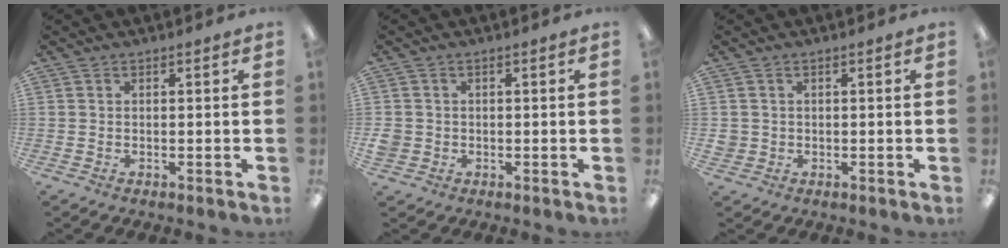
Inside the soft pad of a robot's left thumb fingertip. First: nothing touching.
{"total": 2.5, "force": [-0.2, 2.3, 1.0], "torque": [-0.018, 0.004, -0.005]}
{"total": 1.9, "force": [0.3, 1.8, 0.7], "torque": [-0.015, 0.005, 0.005]}